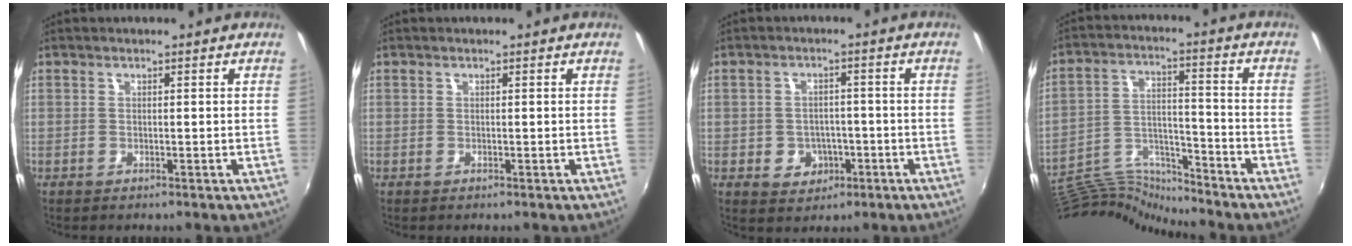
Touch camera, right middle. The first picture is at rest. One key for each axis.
{"total": 0.0}
{"total": 5.6, "fx": -1.9, "fy": 4.9, "fz": 2.0, "tx": -0.049, "ty": 0.008, "tz": -0.015}
{"total": 12.3, "fx": -12.1, "fy": 0.2, "fz": 2.2, "tx": -0.052, "ty": 0.010, "tz": -0.233}